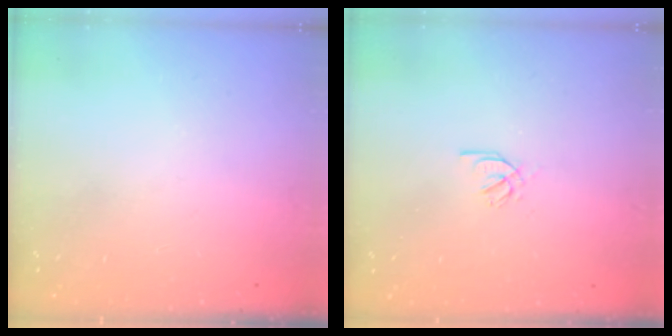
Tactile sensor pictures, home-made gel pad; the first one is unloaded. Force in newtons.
{"total": 2.1, "press": 2.1, "slide": 0.2}